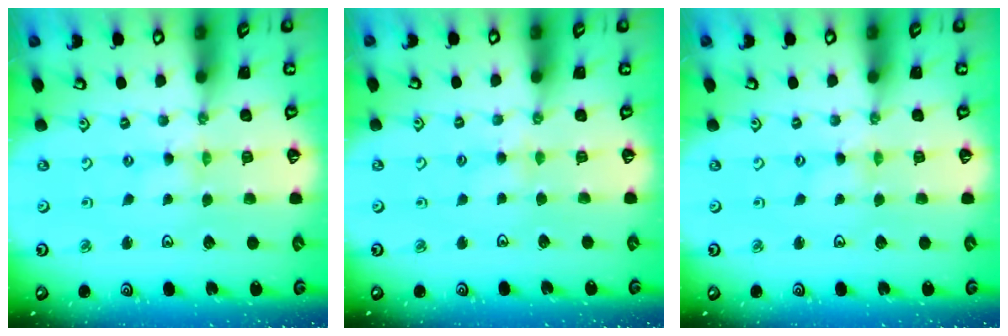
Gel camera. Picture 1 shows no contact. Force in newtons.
{"total": 4.2, "press": 4.2, "slide": 0.5}
{"total": 1.1, "press": 1.1, "slide": 0.1}